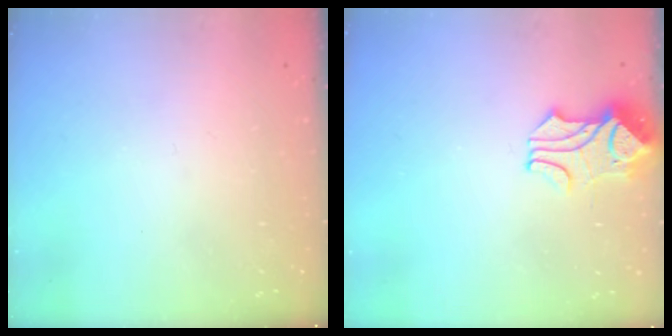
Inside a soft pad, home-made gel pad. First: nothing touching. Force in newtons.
{"total": 1.9, "press": 1.4, "slide": 1.2}